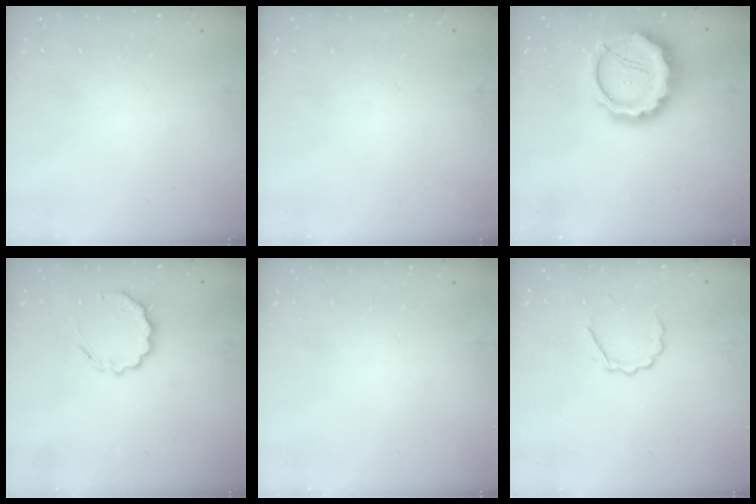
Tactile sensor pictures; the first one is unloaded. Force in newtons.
{"total": 0.0}
{"total": 14.9, "press": 14.5, "slide": 3.1}
{"total": 9.1, "press": 9.0, "slide": 1.6}
{"total": 0.0}
{"total": 4.2, "press": 4.2, "slide": 0.7}